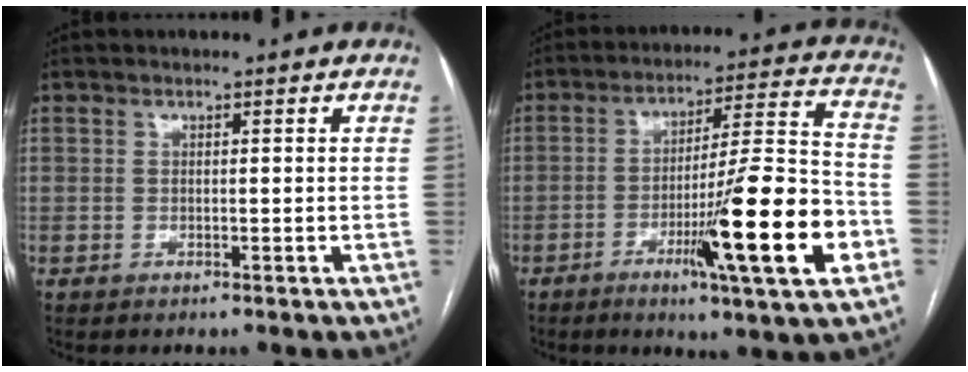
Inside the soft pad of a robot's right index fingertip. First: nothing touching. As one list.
[{"total": 18.1, "force": [-6.4, 0.0, 16.9], "torque": [-0.260, -0.012, -0.098]}]